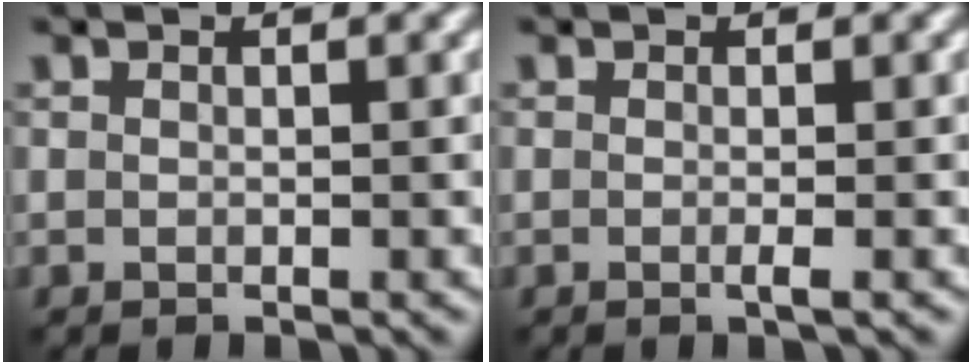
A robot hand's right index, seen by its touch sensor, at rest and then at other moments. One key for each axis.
{"total": 1.0, "fx": -0.2, "fy": 0.3, "fz": 0.9, "tx": -0.013, "ty": -0.005, "tz": -0.006}